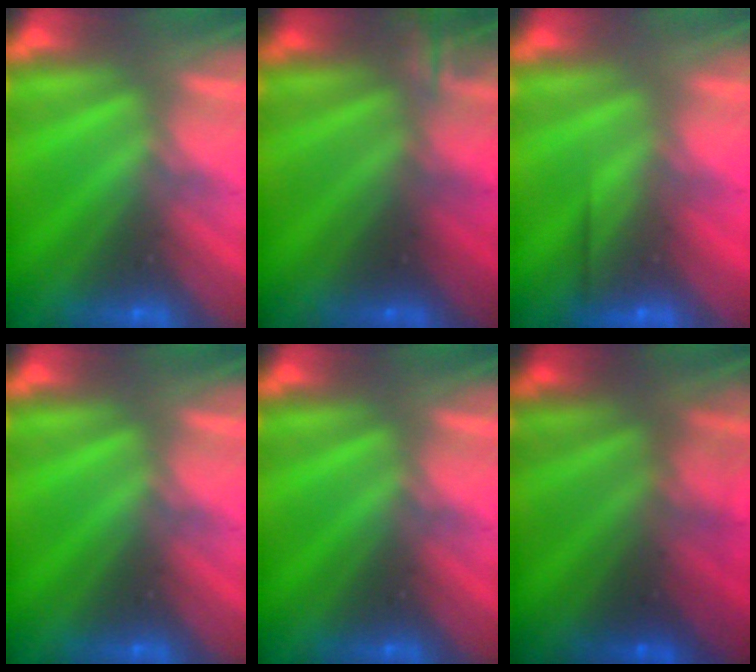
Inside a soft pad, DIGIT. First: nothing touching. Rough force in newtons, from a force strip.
{"total": 3.7}
{"total": 2.6}
{"total": 0.0}
{"total": 0.0}
{"total": 2.9}